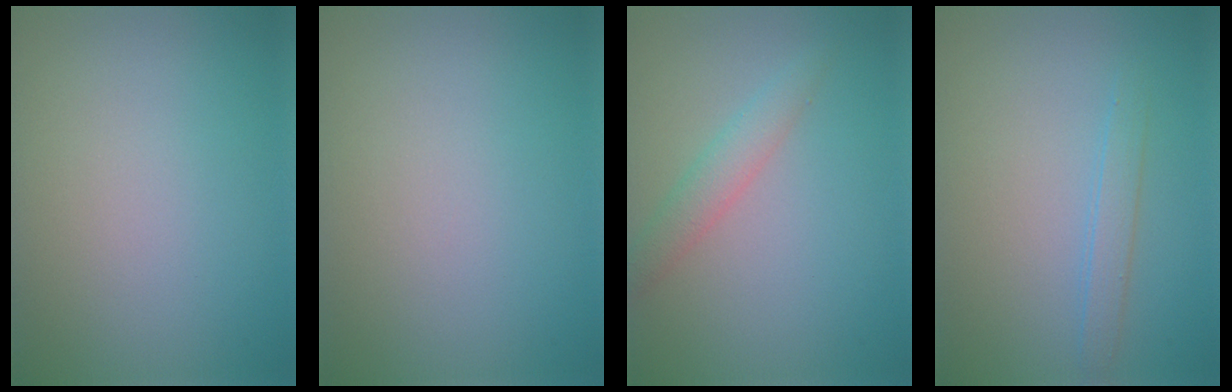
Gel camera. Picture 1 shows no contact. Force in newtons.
{"total": 0.0}
{"total": 2.1, "press": 2.1, "slide": 0.0}
{"total": 1.6, "press": 1.6, "slide": 0.1}